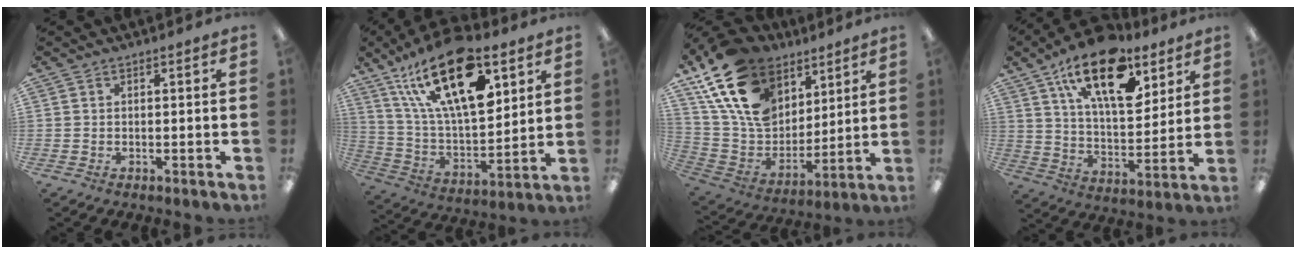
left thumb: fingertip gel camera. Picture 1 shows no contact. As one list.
[{"total": 26.0, "force": [13.9, 11.2, 18.8], "torque": [-0.349, -0.065, 0.235]}, {"total": 21.4, "force": [12.2, 14.0, 10.6], "torque": [-0.219, -0.057, 0.229]}, {"total": 21.1, "force": [12.7, 9.7, 13.8], "torque": [-0.221, -0.061, 0.218]}]